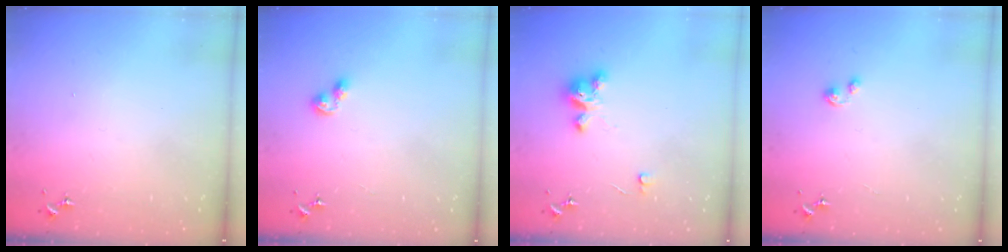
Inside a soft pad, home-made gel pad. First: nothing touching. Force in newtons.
{"total": 5.7, "press": 5.6, "slide": 0.6}
{"total": 5.3, "press": 5.3, "slide": 0.3}
{"total": 2.5, "press": 2.5, "slide": 0.2}